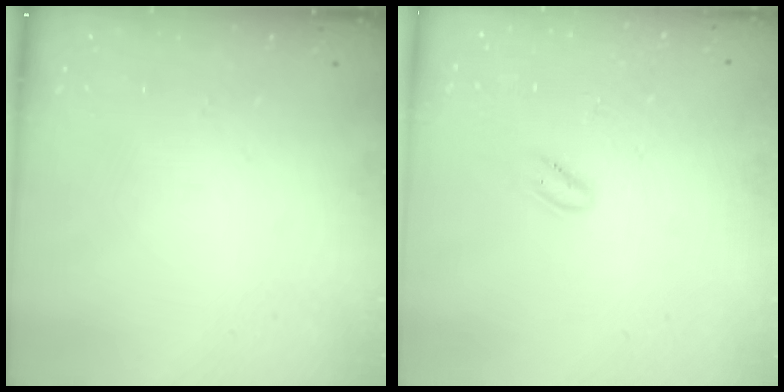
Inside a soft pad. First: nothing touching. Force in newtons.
{"total": 1.7, "press": 1.4, "slide": 0.9}